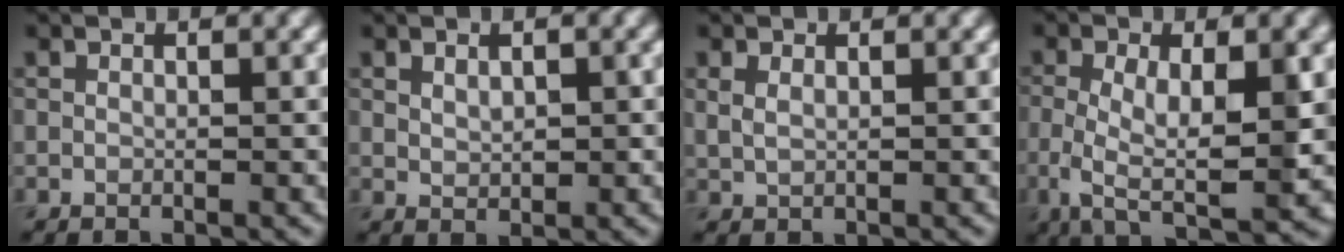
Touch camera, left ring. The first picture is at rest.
{"total": 1.5, "force": [0.6, 0.7, 1.1], "torque": [-0.021, -0.002, 0.015]}
{"total": 1.1, "force": [0.5, 0.6, 0.8], "torque": [-0.022, -0.001, 0.014]}
{"total": 7.5, "force": [-0.5, 2.7, 7.0], "torque": [-0.129, -0.009, -0.011]}